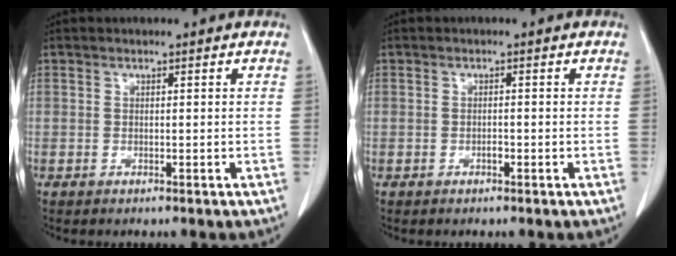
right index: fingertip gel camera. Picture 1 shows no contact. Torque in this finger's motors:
{"motor_torque": [0.18, 0.10, 0.07, 0.03]}